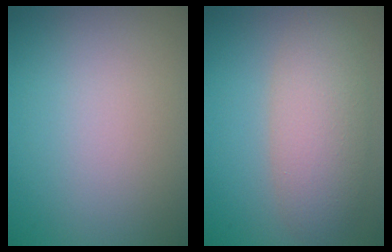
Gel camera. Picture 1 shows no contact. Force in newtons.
{"total": 5.0, "press": 5.0, "slide": 0.3}